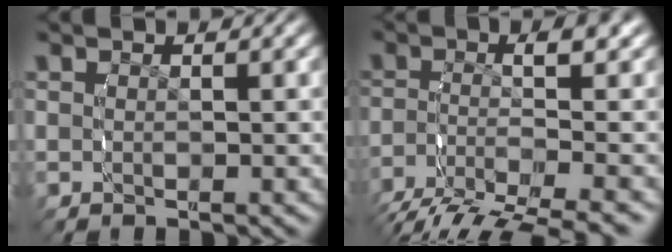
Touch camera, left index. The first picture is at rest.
{"total": 7.1, "force": [-4.5, 2.6, 4.9], "torque": [-0.085, -0.025, -0.052]}